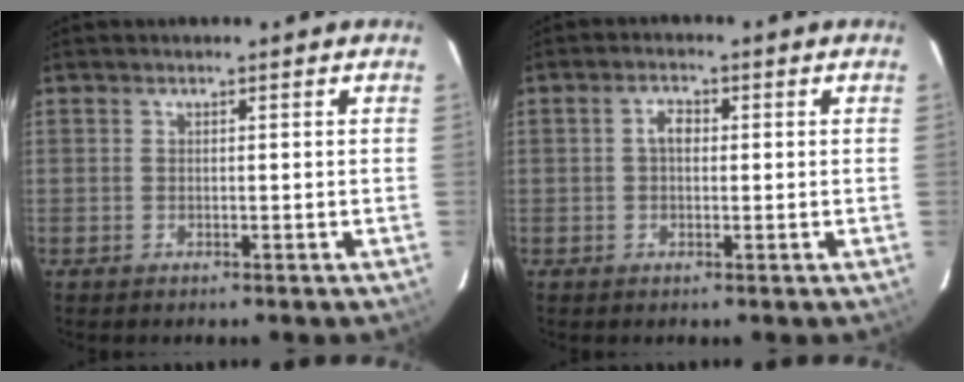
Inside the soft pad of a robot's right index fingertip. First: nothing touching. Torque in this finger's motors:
{"motor_torque": [0.34, -0.11, 0.22, 0.05]}